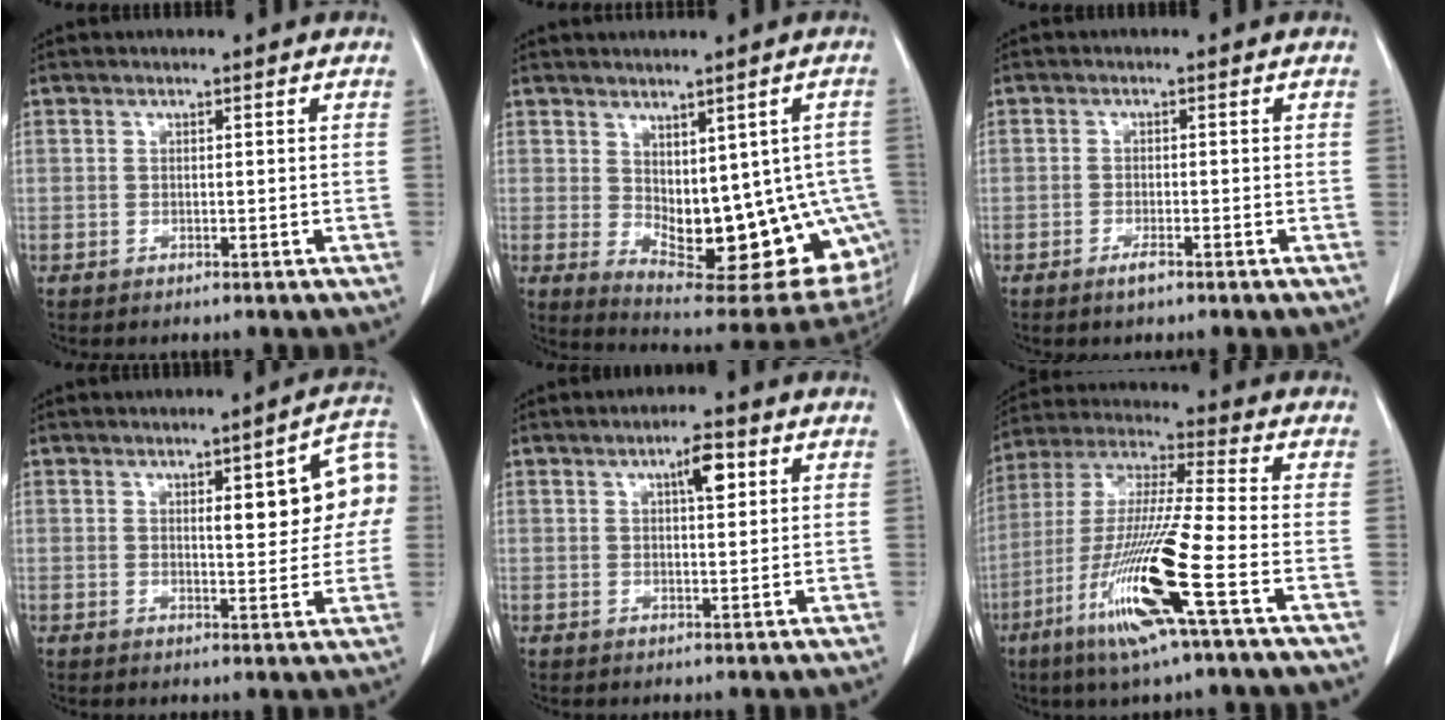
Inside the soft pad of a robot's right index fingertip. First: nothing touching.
{"total": 18.3, "force": [-3.2, 9.0, 15.6], "torque": [-0.137, 0.001, -0.018]}
{"total": 1.7, "force": [-1.2, 0.2, 1.2], "torque": [-0.024, -0.002, -0.022]}
{"total": 10.4, "force": [2.1, 2.5, 9.9], "torque": [-0.122, 0.024, 0.024]}
{"total": 4.1, "force": [1.7, 1.1, 3.6], "torque": [-0.060, 0.004, 0.027]}
{"total": 15.8, "force": [-6.4, 0.6, 14.4], "torque": [-0.294, -0.023, -0.120]}